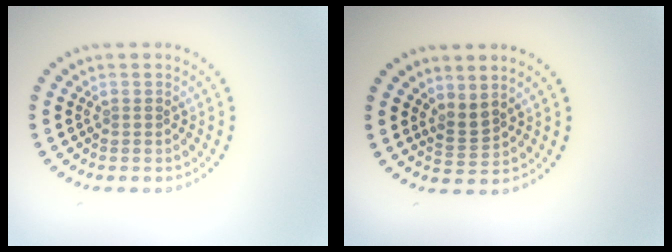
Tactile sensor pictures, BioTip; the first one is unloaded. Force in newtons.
{"total": 1.8, "press": 1.3, "slide": 1.3}